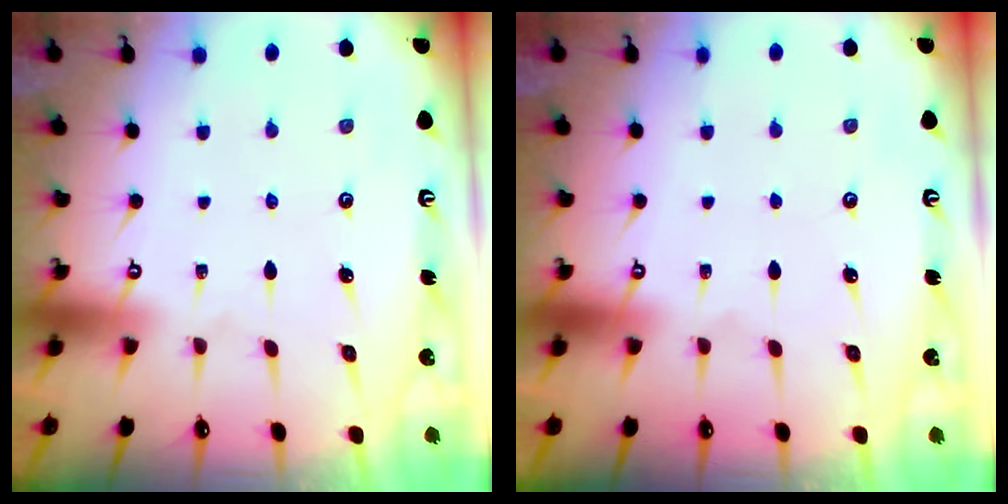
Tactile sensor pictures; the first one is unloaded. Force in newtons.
{"total": 0.0}